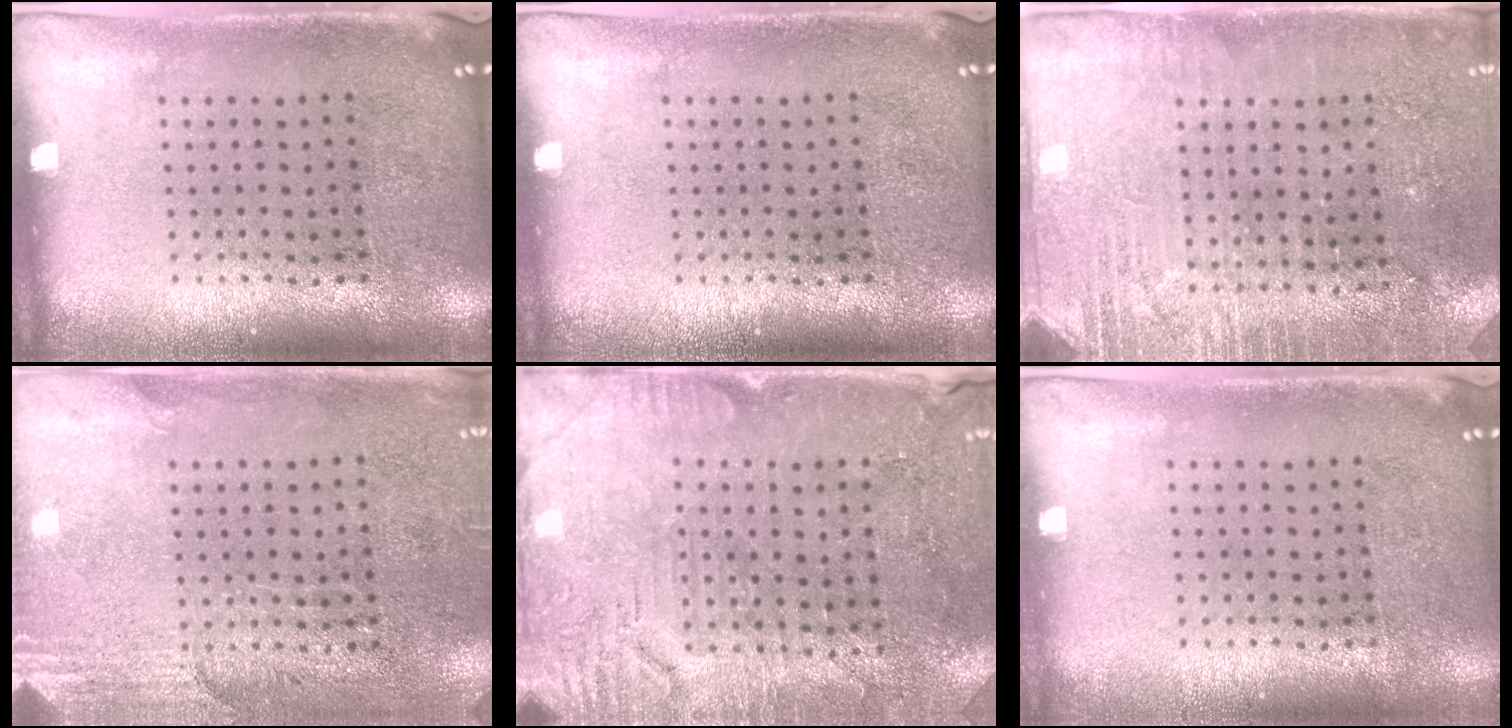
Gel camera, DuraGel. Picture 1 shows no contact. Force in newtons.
{"total": 0.0}
{"total": 2.9, "press": 2.8, "slide": 0.6}
{"total": 2.8, "press": 2.4, "slide": 1.4}
{"total": 3.0, "press": 2.9, "slide": 0.6}
{"total": 0.0}